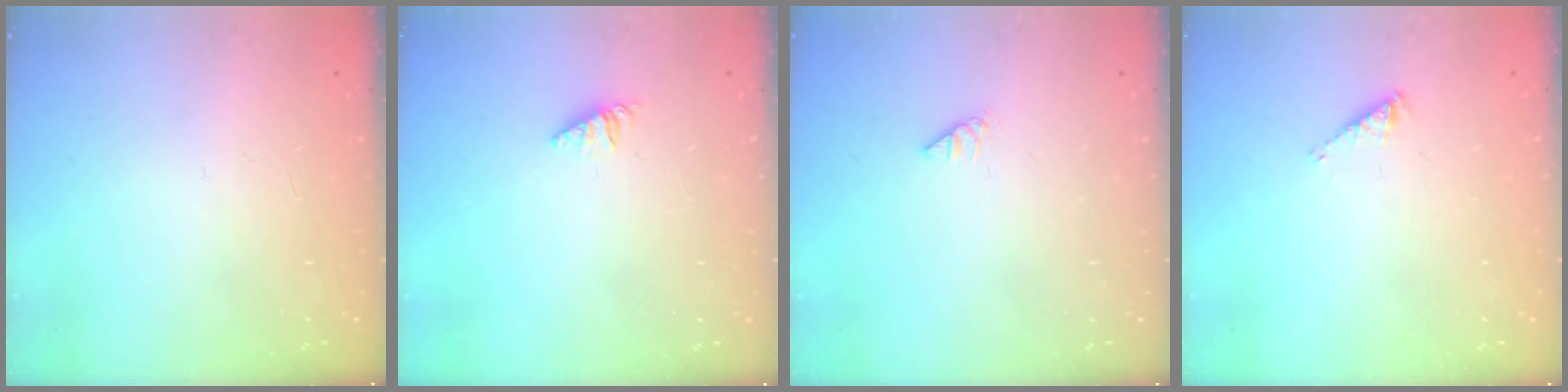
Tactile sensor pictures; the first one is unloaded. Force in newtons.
{"total": 1.3, "press": 1.3, "slide": 0.3}
{"total": 0.0}
{"total": 2.6, "press": 2.6, "slide": 0.4}